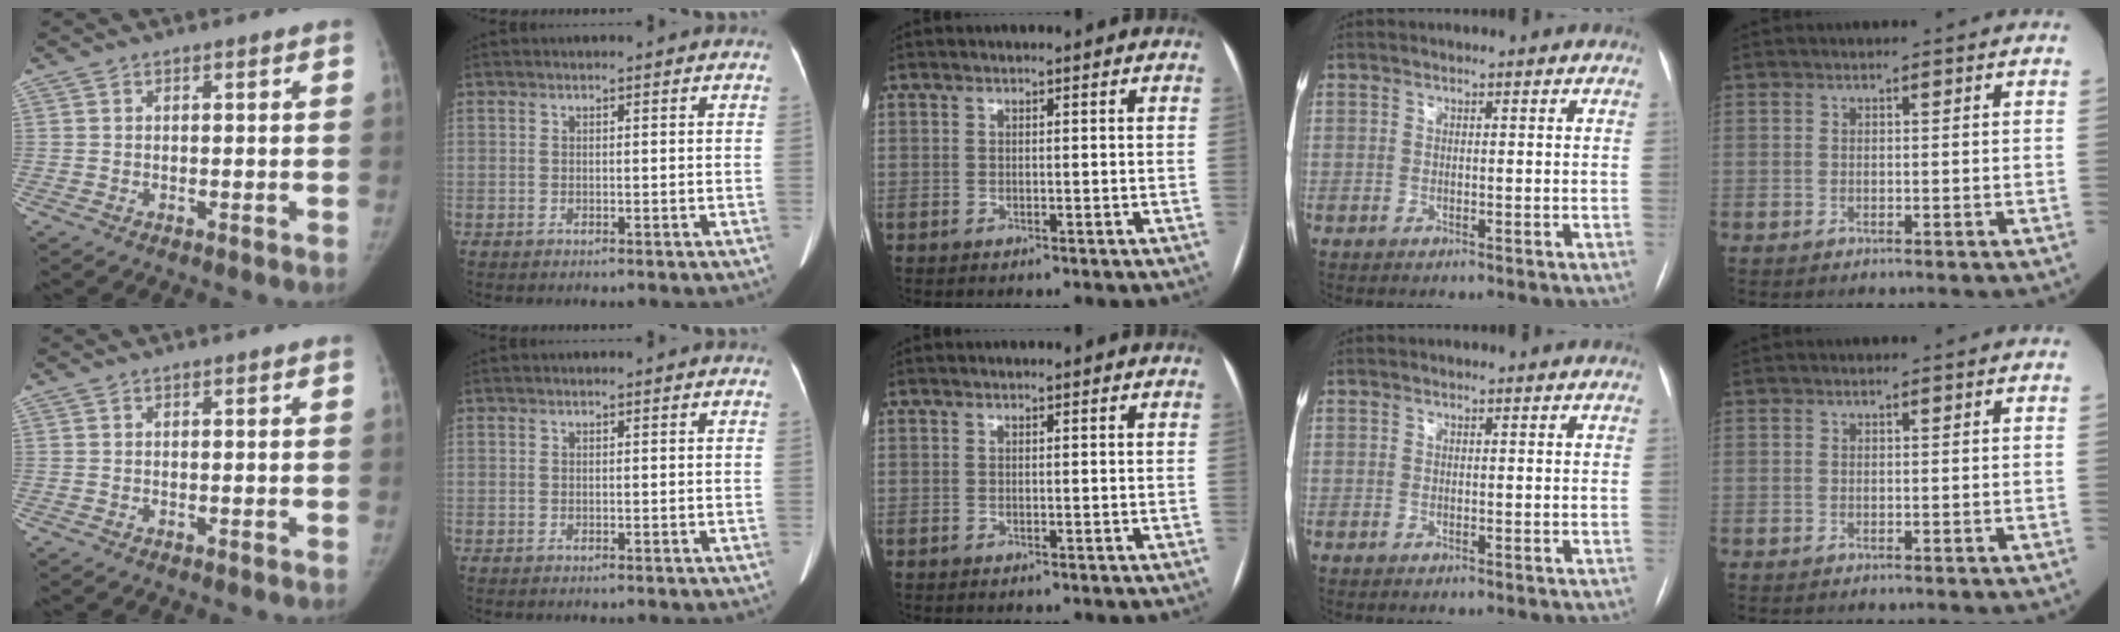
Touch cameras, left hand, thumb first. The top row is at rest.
{}